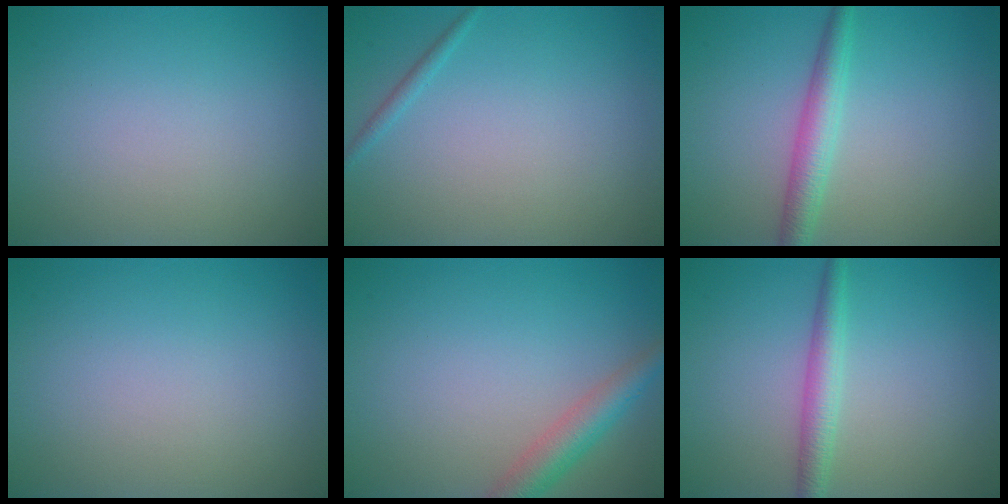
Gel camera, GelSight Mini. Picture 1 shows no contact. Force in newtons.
{"total": 0.8, "press": 0.8, "slide": 0.0}
{"total": 2.9, "press": 2.9, "slide": 0.0}
{"total": 0.0}
{"total": 3.3, "press": 3.3, "slide": 0.1}
{"total": 2.4, "press": 2.4, "slide": 0.0}